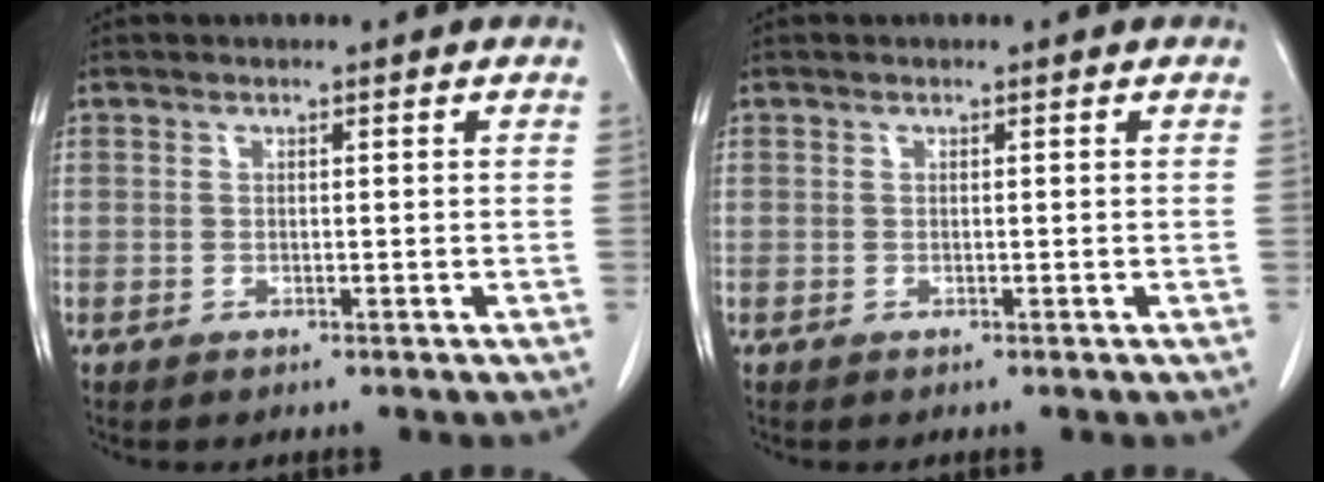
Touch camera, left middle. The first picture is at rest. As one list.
[{"total": 0.0}]